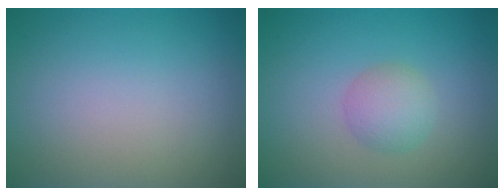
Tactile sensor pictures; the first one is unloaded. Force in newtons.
{"total": 2.4, "press": 2.4, "slide": 0.1}